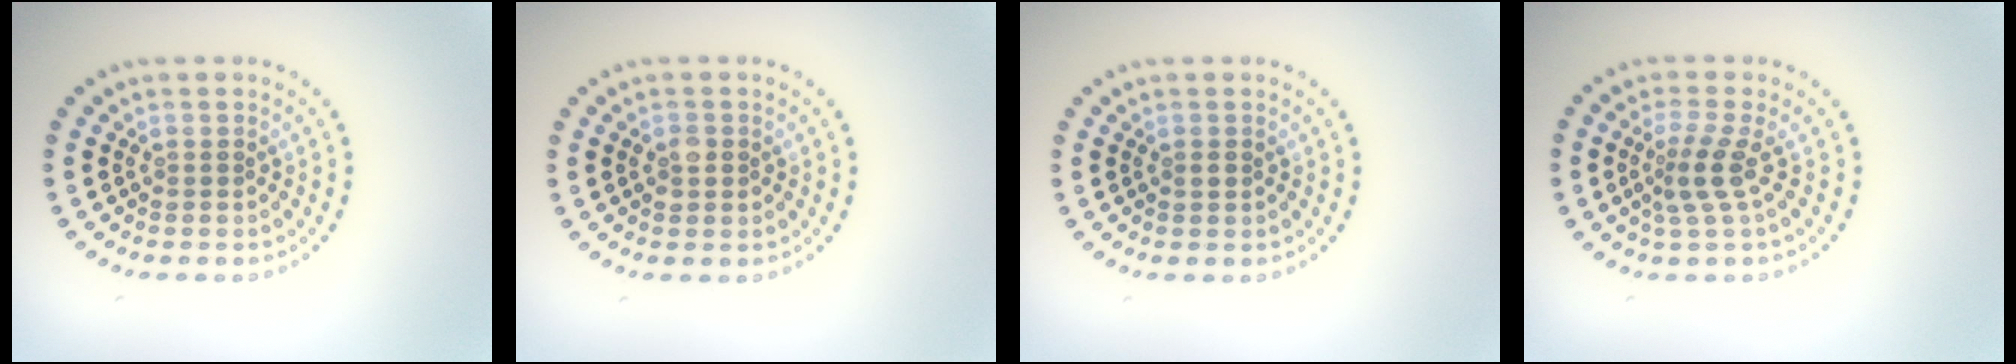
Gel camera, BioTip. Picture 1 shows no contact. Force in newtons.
{"total": 1.3, "press": 1.3, "slide": 0.2}
{"total": 0.6, "press": 0.6, "slide": 0.1}
{"total": 2.6, "press": 1.8, "slide": 1.9}